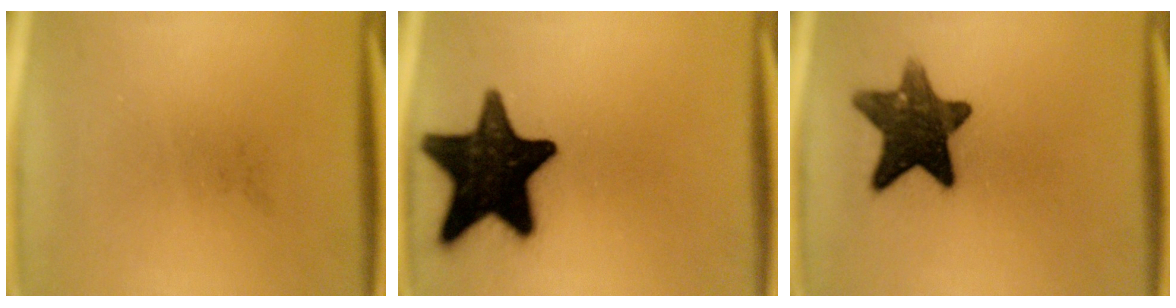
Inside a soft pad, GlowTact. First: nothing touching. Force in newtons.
{"total": 19.4}
{"total": 12.3}